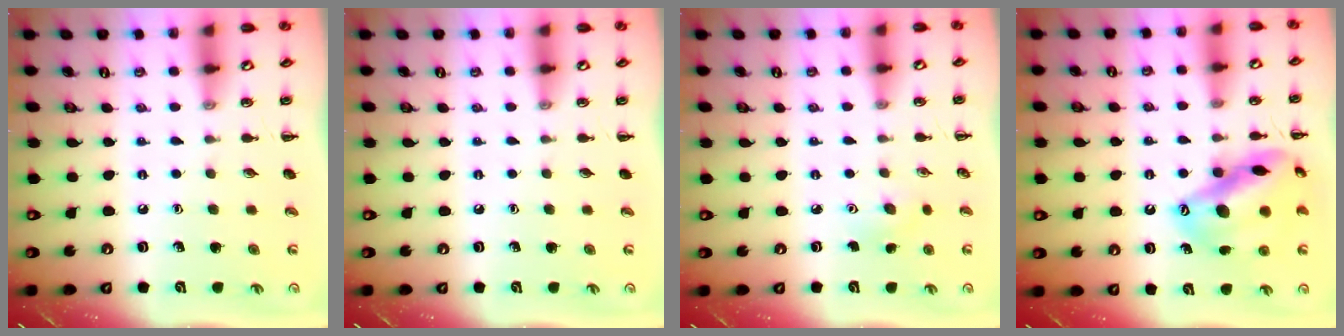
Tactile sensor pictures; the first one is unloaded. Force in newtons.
{"total": 0.0}
{"total": 3.6, "press": 3.5, "slide": 1.0}
{"total": 18.6, "press": 18.6, "slide": 1.6}